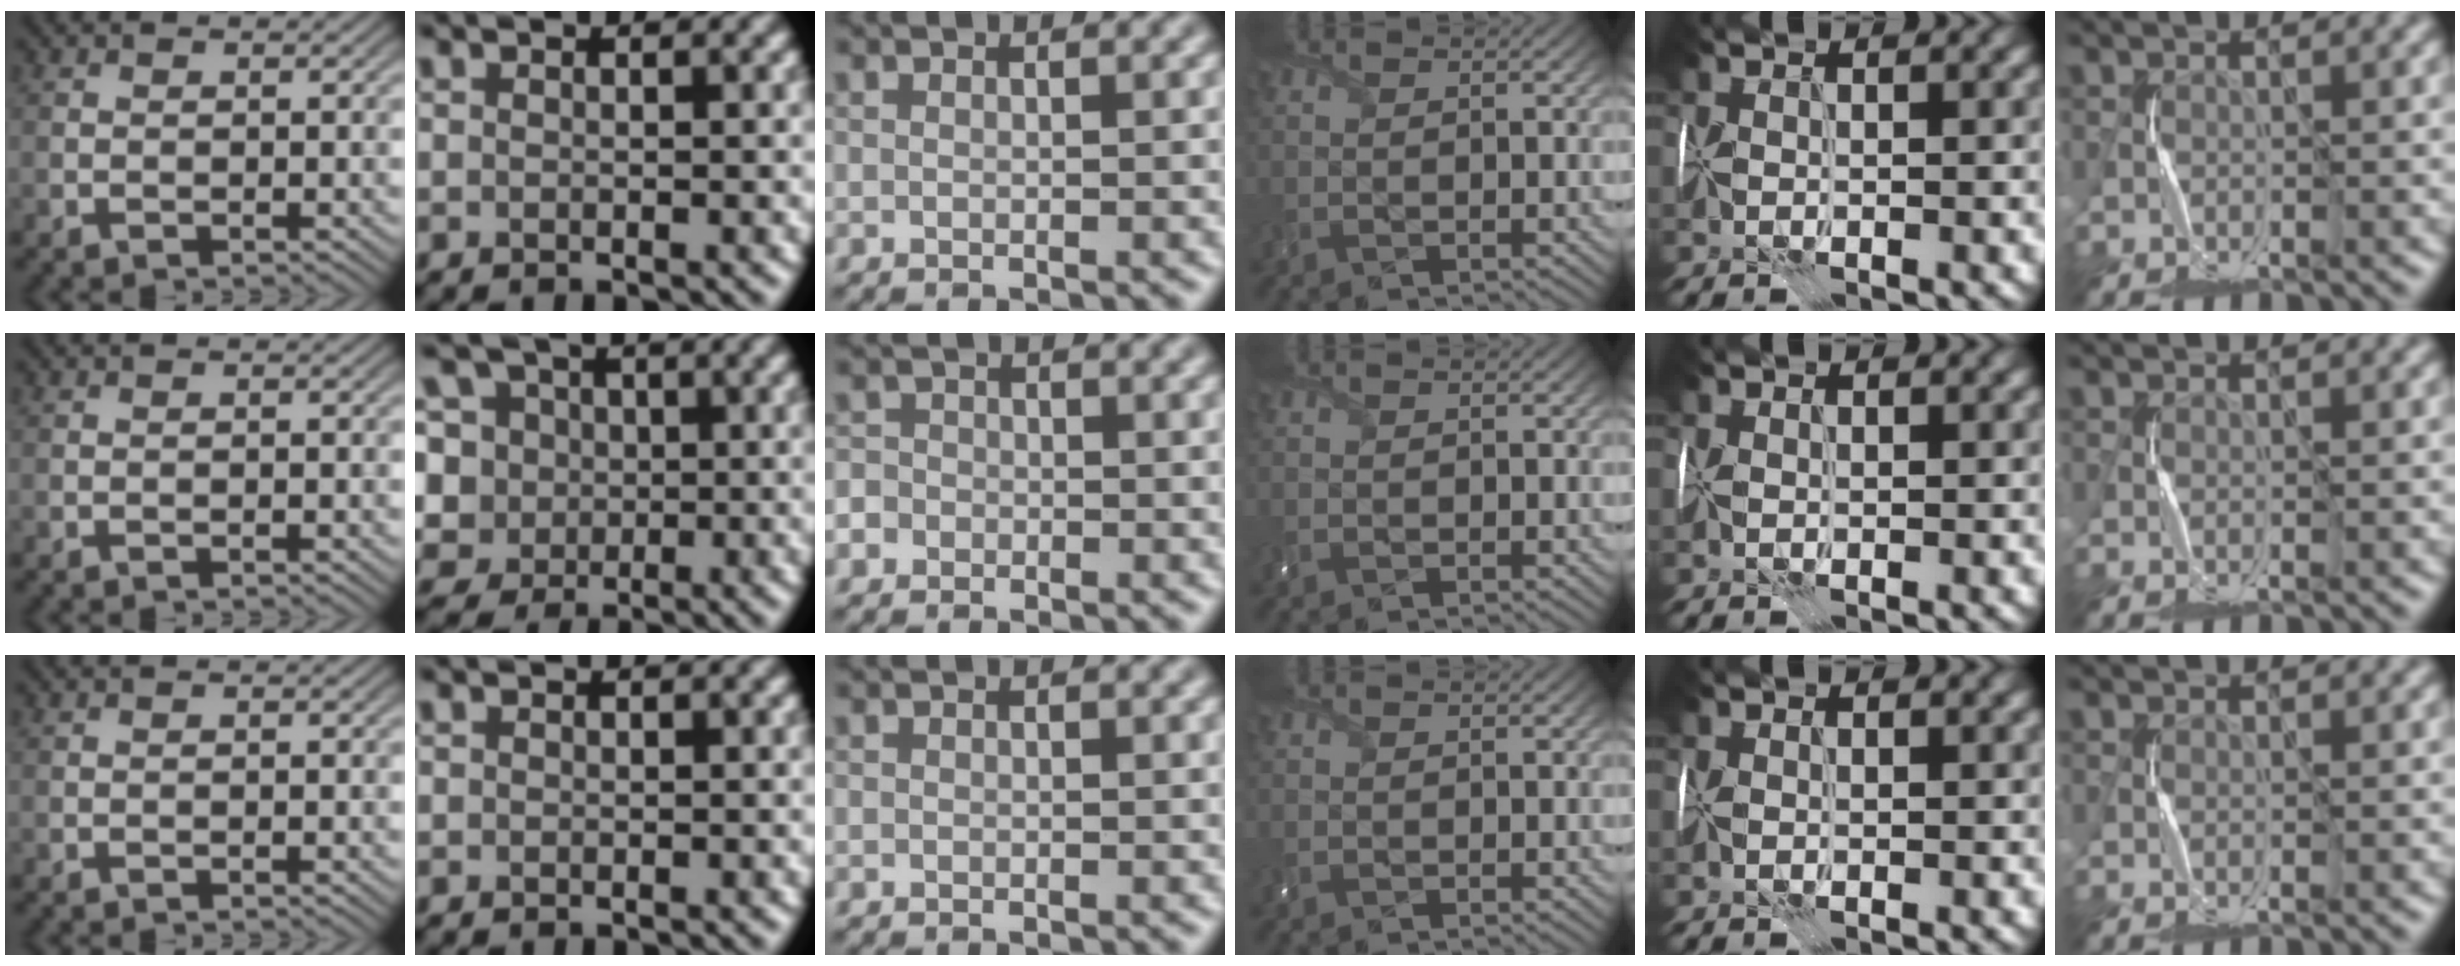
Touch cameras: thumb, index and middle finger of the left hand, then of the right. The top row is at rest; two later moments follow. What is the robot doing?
{"motion": "wrap", "object": "felt sheet"}